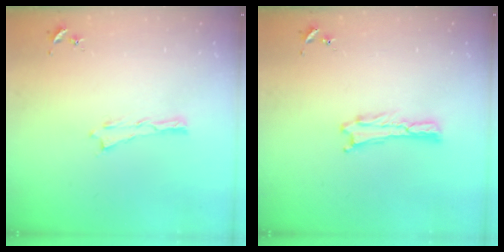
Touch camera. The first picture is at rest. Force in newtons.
{"total": 0.0}